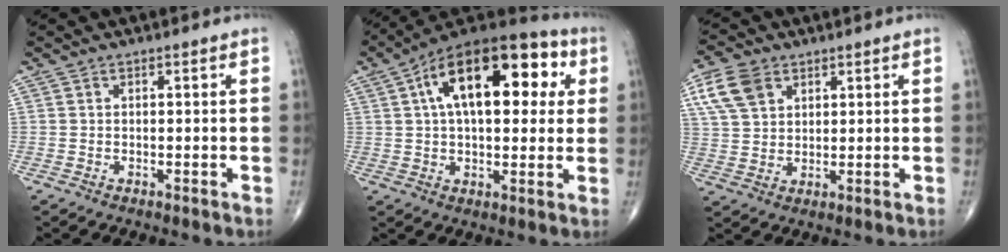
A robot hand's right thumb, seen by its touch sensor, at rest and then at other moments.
{"total": 22.3, "force": [6.3, 11.2, 18.2], "torque": [-0.257, 0.028, 0.089]}
{"total": 8.3, "force": [3.9, 5.6, 4.7], "torque": [-0.086, -0.003, 0.077]}